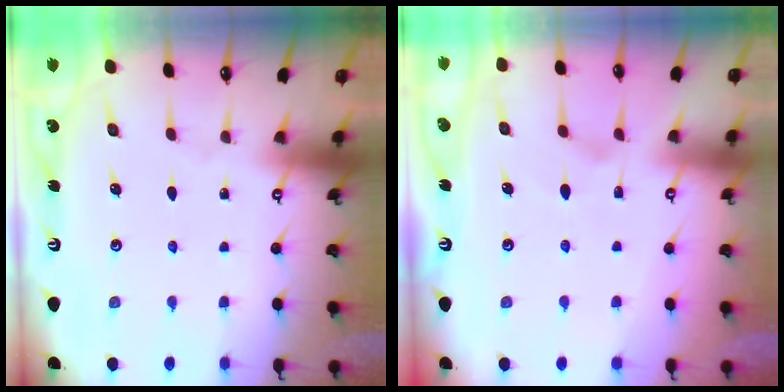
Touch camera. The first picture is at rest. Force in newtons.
{"total": 2.0, "press": 1.6, "slide": 1.2}